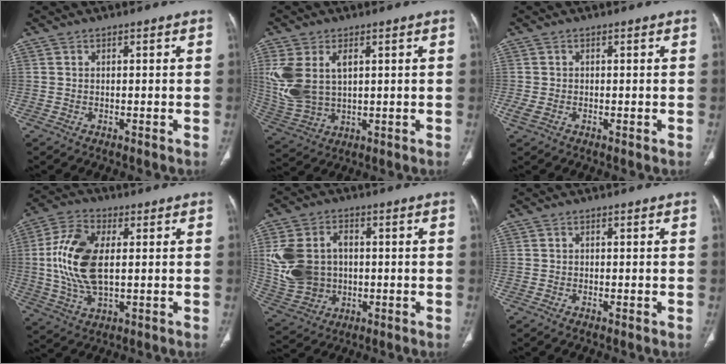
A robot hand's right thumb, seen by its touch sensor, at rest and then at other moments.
{"total": 12.4, "force": [3.0, 7.7, 9.2], "torque": [-0.206, -0.002, 0.074]}
{"total": 2.0, "force": [-0.6, 1.3, 1.5], "torque": [-0.041, 0.002, -0.009]}
{"total": 14.3, "force": [1.2, 7.6, 12.0], "torque": [-0.254, 0.005, 0.023]}
{"total": 14.1, "force": [0.8, 11.1, 8.7], "torque": [-0.164, 0.010, 0.031]}
{"total": 0.7, "force": [-0.3, 0.3, 0.6], "torque": [-0.012, -0.002, -0.008]}